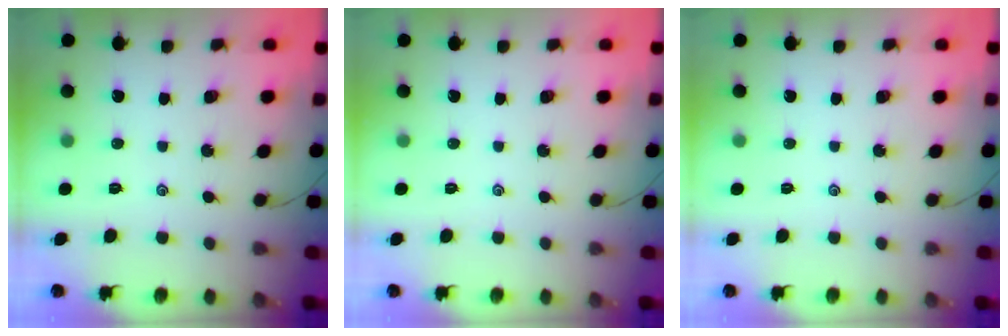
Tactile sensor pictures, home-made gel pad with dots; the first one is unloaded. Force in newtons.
{"total": 0.0}
{"total": 0.0}